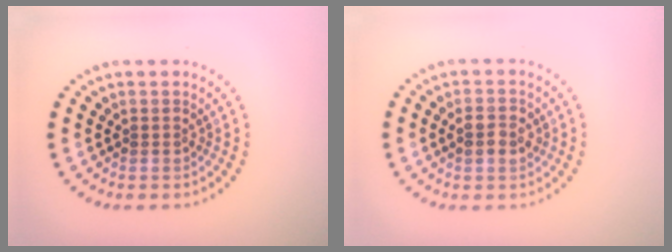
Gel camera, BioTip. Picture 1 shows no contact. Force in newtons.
{"total": 2.3, "press": 2.3, "slide": 0.2}